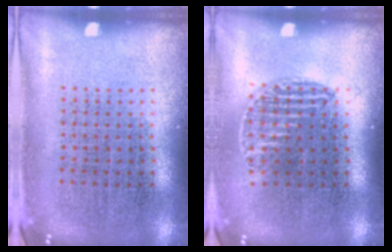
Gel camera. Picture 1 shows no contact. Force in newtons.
{"total": 1.0, "press": 0.8, "slide": 0.6}